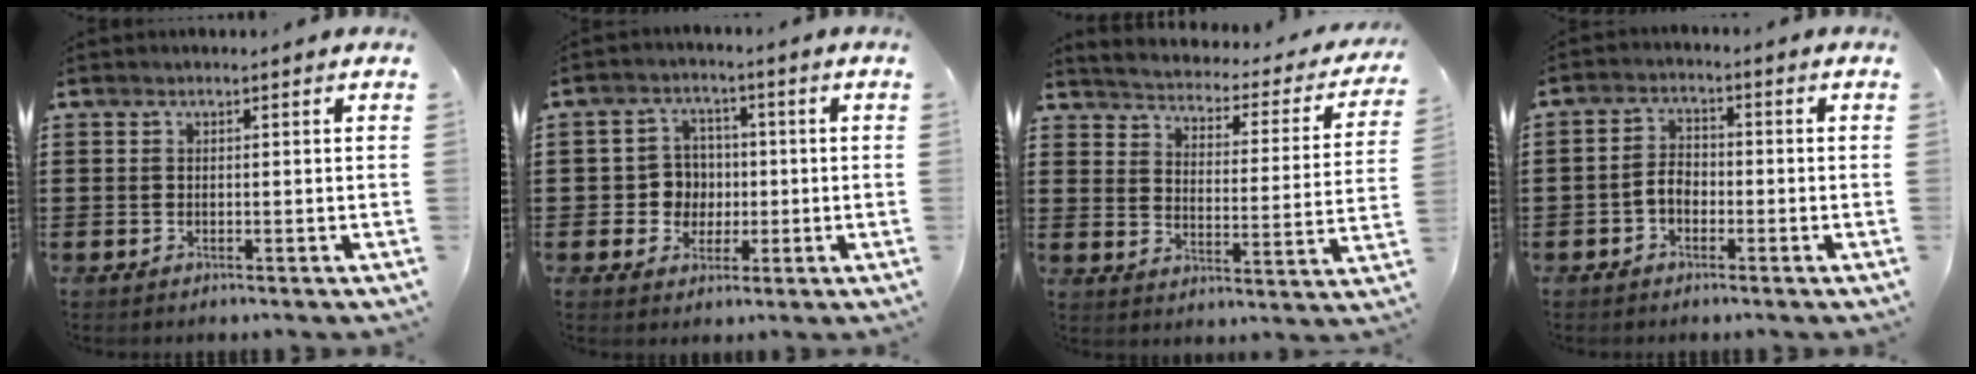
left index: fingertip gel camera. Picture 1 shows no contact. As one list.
[{"total": 5.5, "force": [-0.1, 5.2, 1.8], "torque": [-0.046, 0.013, -0.005]}, {"total": 2.0, "force": [2.0, 0.1, 0.0], "torque": [-0.023, -0.029, 0.022]}, {"total": 3.2, "force": [-1.2, 2.1, 2.1], "torque": [-0.056, 0.001, -0.029]}]